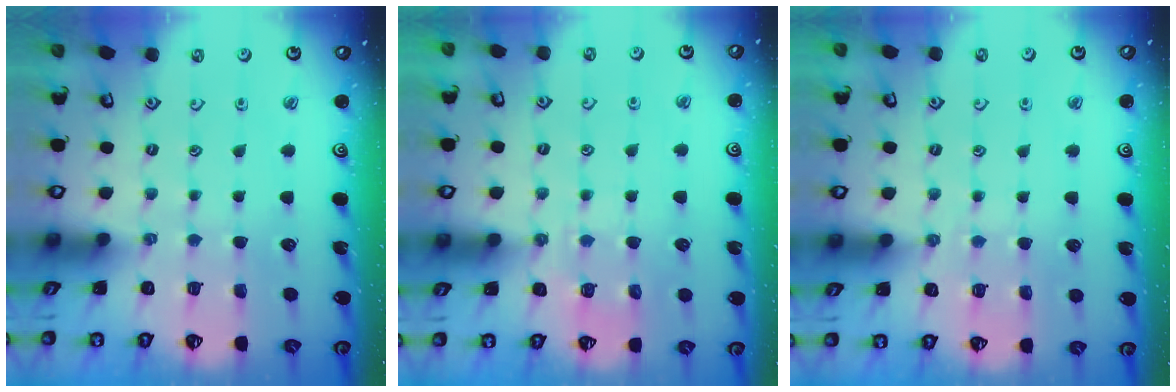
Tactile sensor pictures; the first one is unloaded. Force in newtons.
{"total": 8.3, "press": 8.3, "slide": 0.8}
{"total": 3.8, "press": 3.8, "slide": 0.5}